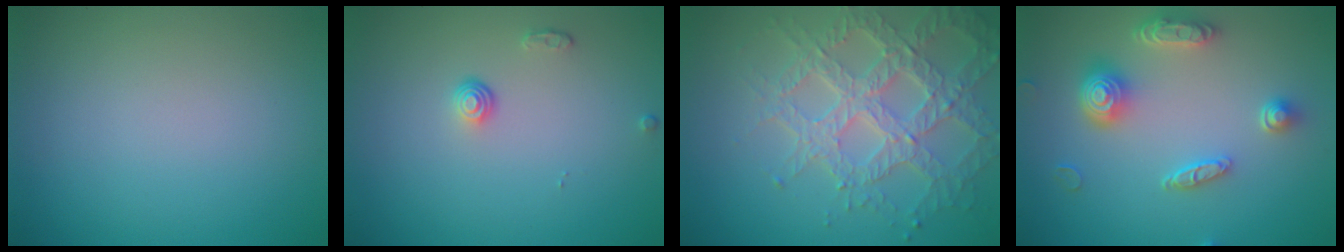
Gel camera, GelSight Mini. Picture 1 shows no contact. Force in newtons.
{"total": 1.1, "press": 0.8, "slide": 0.8}
{"total": 6.4, "press": 5.0, "slide": 4.0}
{"total": 4.8, "press": 3.9, "slide": 2.8}